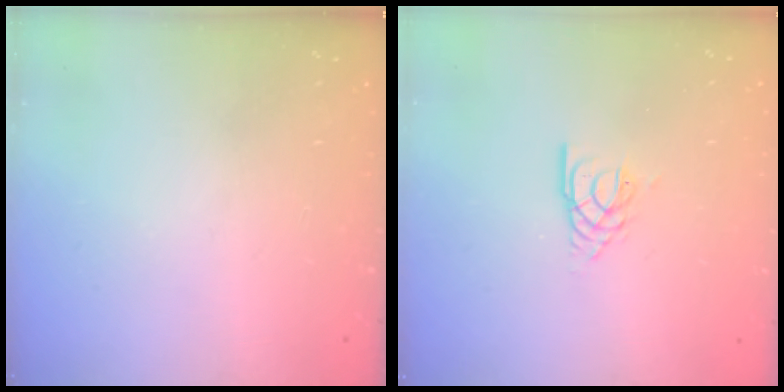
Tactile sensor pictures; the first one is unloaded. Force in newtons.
{"total": 3.5, "press": 3.5, "slide": 0.4}